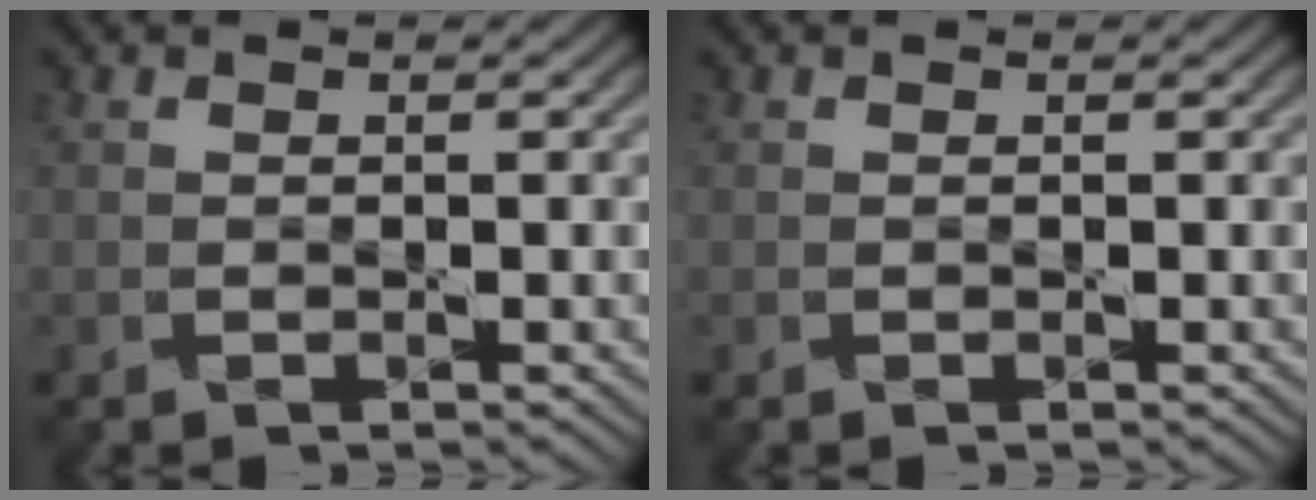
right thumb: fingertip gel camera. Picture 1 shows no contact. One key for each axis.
{"total": 0.0}